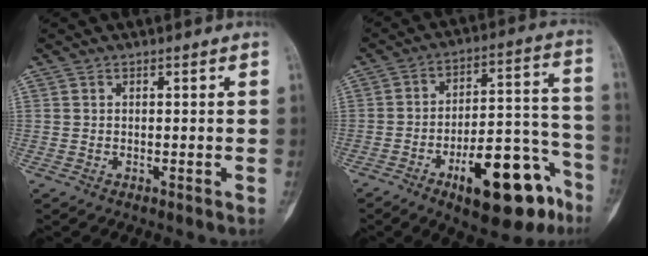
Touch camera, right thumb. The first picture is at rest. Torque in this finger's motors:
{"motor_torque": [2.31, 1.87, 1.29, -1.48, 0.41]}